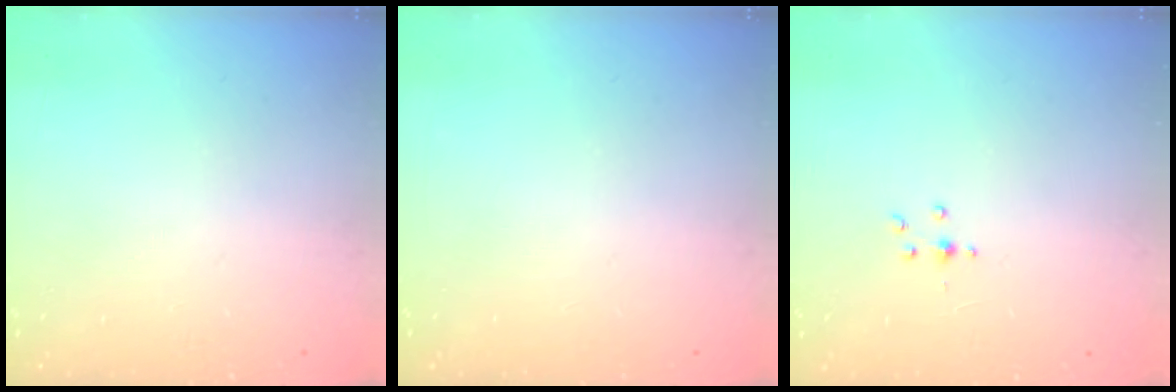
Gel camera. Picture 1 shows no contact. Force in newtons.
{"total": 0.0}
{"total": 2.0, "press": 1.9, "slide": 0.5}